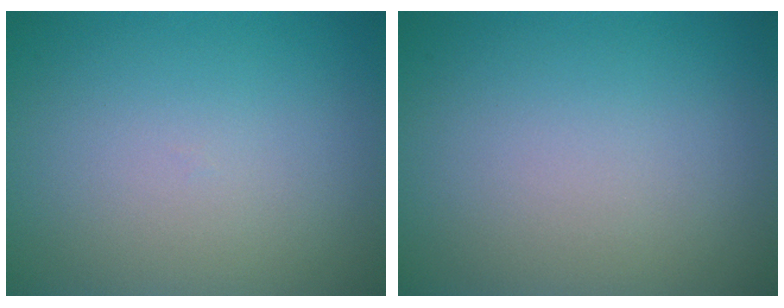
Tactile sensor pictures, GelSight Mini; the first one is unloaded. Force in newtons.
{"total": 0.0}